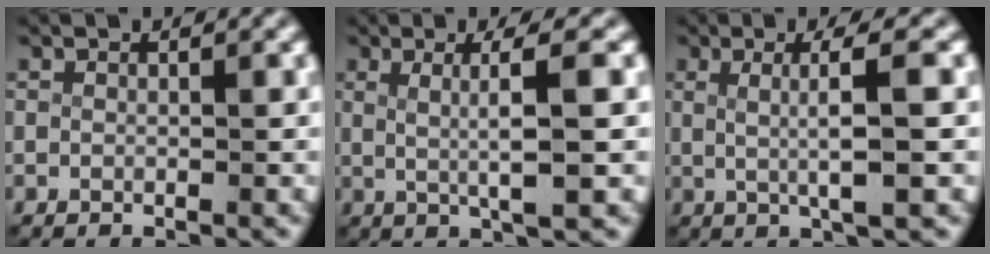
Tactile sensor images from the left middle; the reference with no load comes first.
{"total": 4.5, "force": [1.0, 0.1, 4.4], "torque": [-0.069, 0.000, 0.022]}
{"total": 4.4, "force": [0.8, 0.2, 4.3], "torque": [-0.069, 0.000, 0.018]}